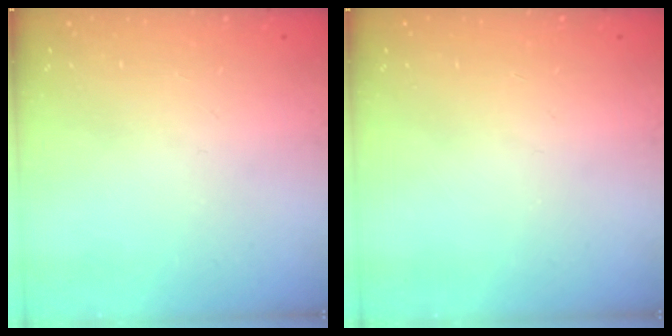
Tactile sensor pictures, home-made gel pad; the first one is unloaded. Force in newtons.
{"total": 0.0}